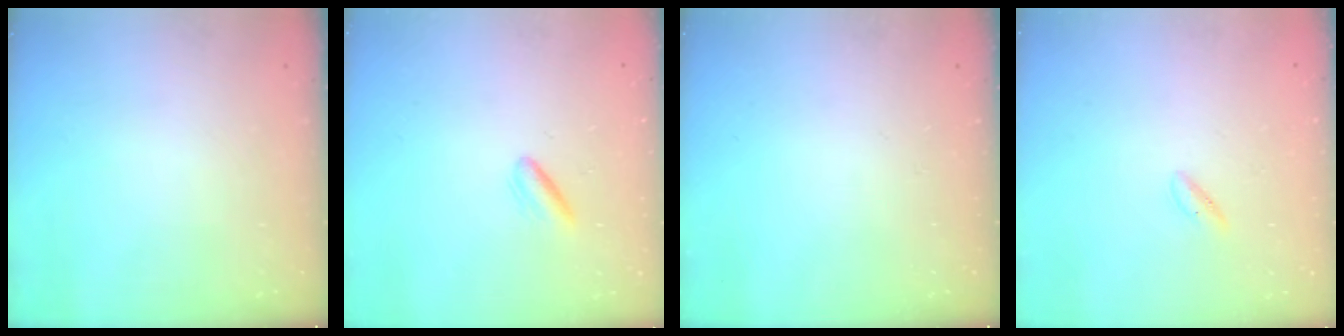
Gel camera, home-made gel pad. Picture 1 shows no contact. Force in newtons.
{"total": 2.5, "press": 2.4, "slide": 0.9}
{"total": 0.0}
{"total": 1.5, "press": 1.2, "slide": 0.9}